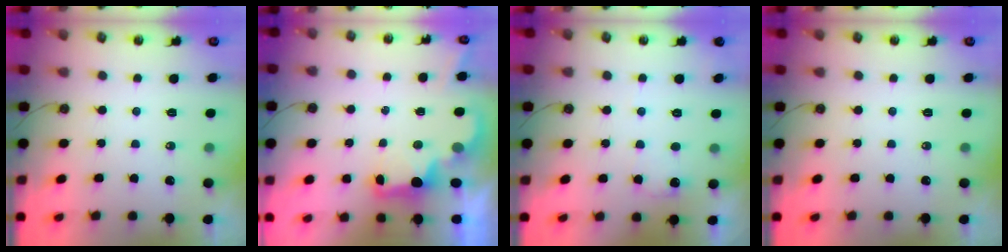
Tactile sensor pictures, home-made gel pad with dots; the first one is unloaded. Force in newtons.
{"total": 3.0, "press": 2.9, "slide": 0.6}
{"total": 6.5, "press": 6.4, "slide": 1.4}
{"total": 0.0}